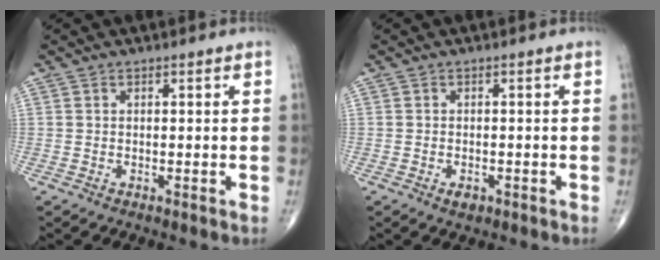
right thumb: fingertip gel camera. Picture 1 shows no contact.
{"total": 1.6, "force": [-0.9, 0.9, 1.0], "torque": [-0.014, 0.001, -0.012]}